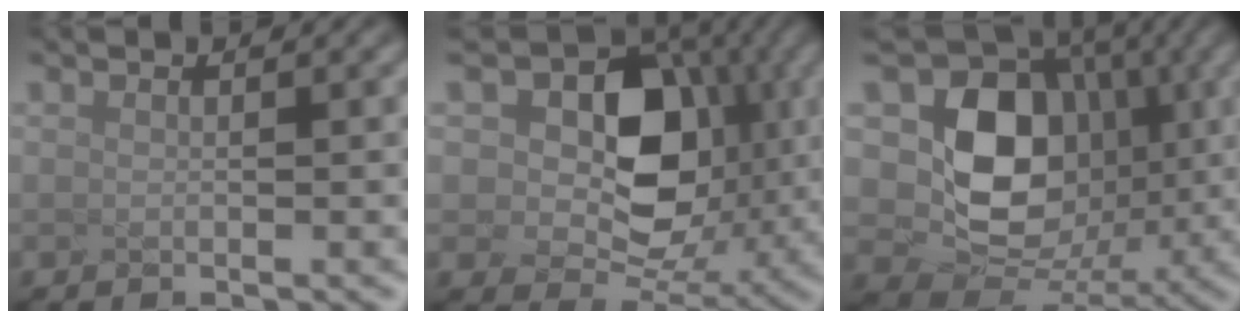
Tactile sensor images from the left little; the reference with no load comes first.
{"total": 8.4, "force": [1.1, 6.5, 5.3], "torque": [-0.106, -0.015, 0.042]}
{"total": 7.7, "force": [-0.5, 6.5, 4.1], "torque": [-0.101, -0.024, 0.031]}